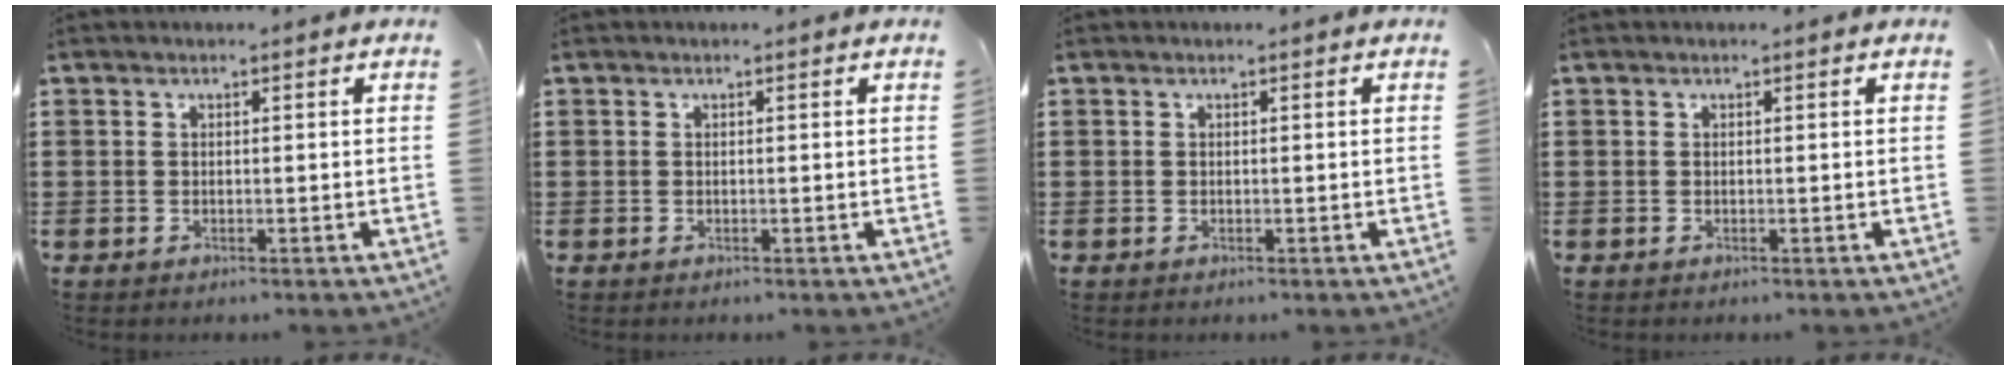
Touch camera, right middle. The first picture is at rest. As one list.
[{"total": 0.0}, {"total": 0.0}, {"total": 0.0}]